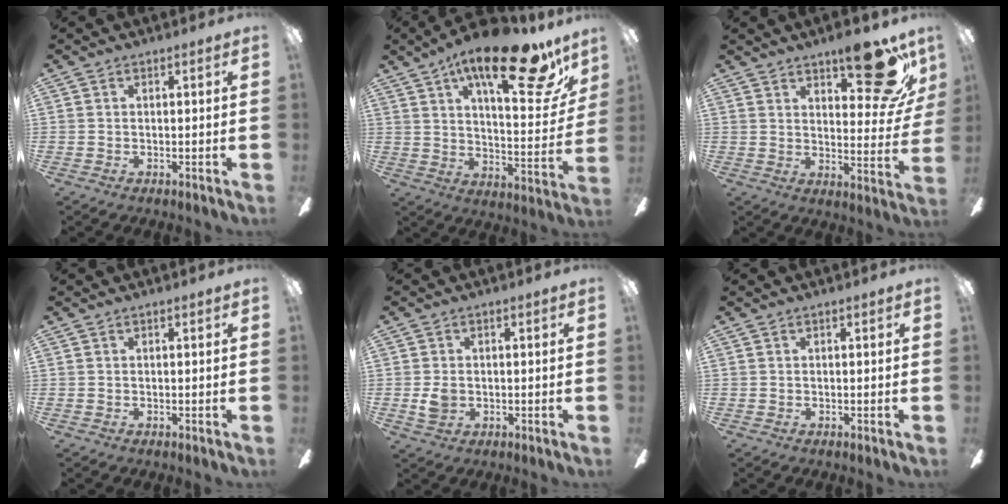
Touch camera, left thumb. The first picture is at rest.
{"total": 24.9, "force": [15.3, 8.2, 17.8], "torque": [-0.262, -0.084, 0.240]}
{"total": 17.8, "force": [11.6, 6.9, 11.5], "torque": [-0.144, -0.068, 0.189]}
{"total": 0.0}
{"total": 3.7, "force": [-0.3, 2.8, 2.3], "torque": [-0.041, 0.002, -0.008]}
{"total": 0.0}